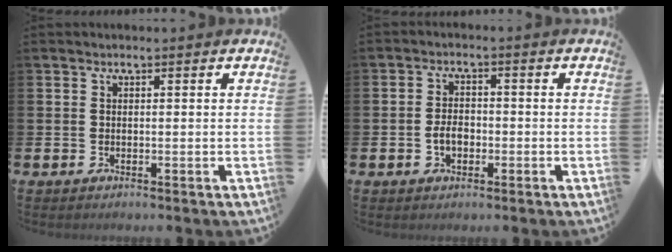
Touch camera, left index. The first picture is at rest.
{"total": 3.0, "force": [-0.8, 1.9, 2.1], "torque": [-0.029, 0.000, -0.019]}